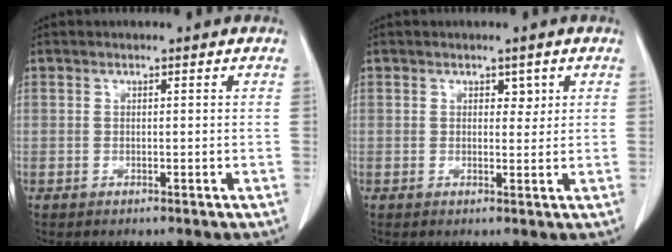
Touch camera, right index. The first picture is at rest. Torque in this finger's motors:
{"motor_torque": [-0.01, -0.02, -0.04, -0.01]}